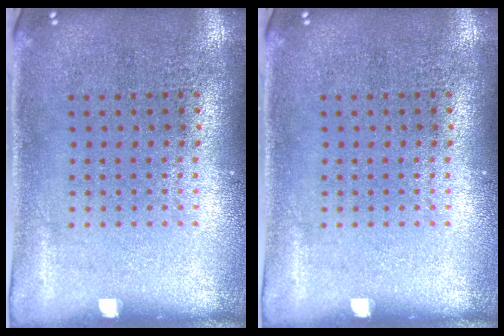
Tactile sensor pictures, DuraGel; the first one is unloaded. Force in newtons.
{"total": 0.0}